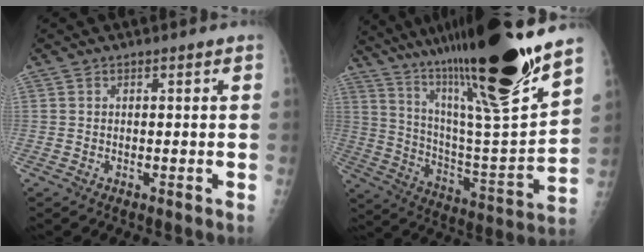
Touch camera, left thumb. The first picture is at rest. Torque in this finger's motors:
{"motor_torque": [3.52, 1.49, 1.78, -0.99, 0.53]}